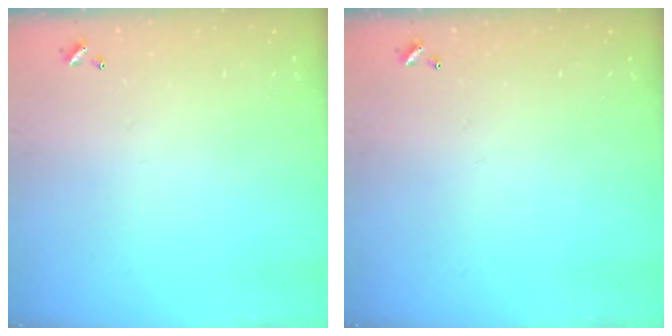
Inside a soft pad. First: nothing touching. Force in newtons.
{"total": 0.0}